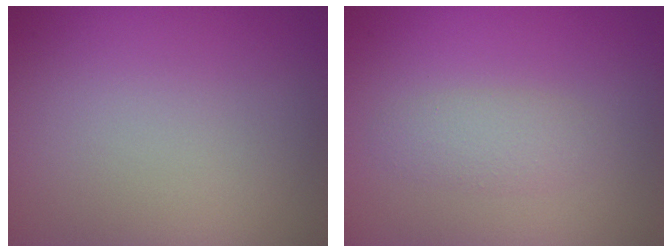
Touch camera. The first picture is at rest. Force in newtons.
{"total": 1.9, "press": 1.9, "slide": 0.1}